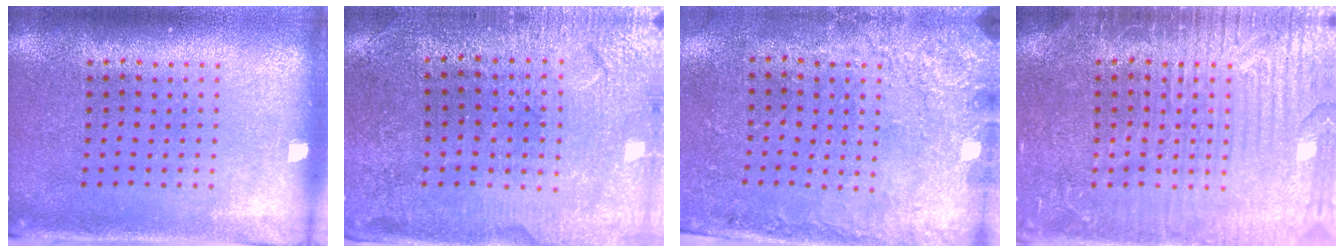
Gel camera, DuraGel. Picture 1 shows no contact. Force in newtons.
{"total": 1.5, "press": 1.5, "slide": 0.2}
{"total": 2.6, "press": 2.1, "slide": 1.5}
{"total": 4.0, "press": 4.0, "slide": 0.6}